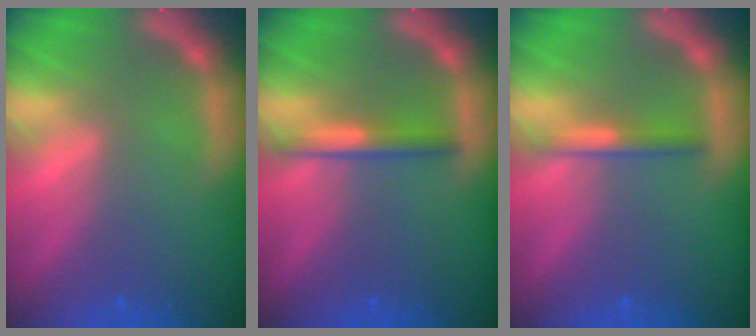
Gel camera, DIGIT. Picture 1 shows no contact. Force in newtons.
{"total": 2.4}
{"total": 1.9}